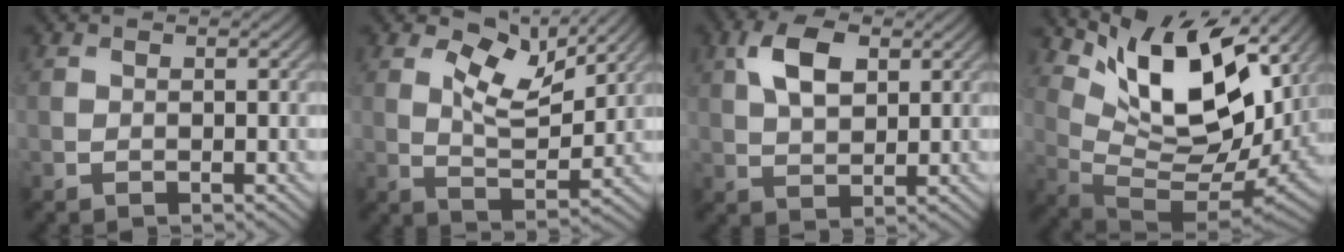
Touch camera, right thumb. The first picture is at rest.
{"total": 7.6, "force": [4.3, 3.3, 5.4], "torque": [-0.105, -0.006, 0.078]}
{"total": 6.5, "force": [2.3, 3.6, 4.9], "torque": [-0.104, 0.007, 0.039]}
{"total": 14.5, "force": [6.9, 6.3, 11.1], "torque": [-0.197, -0.005, 0.136]}